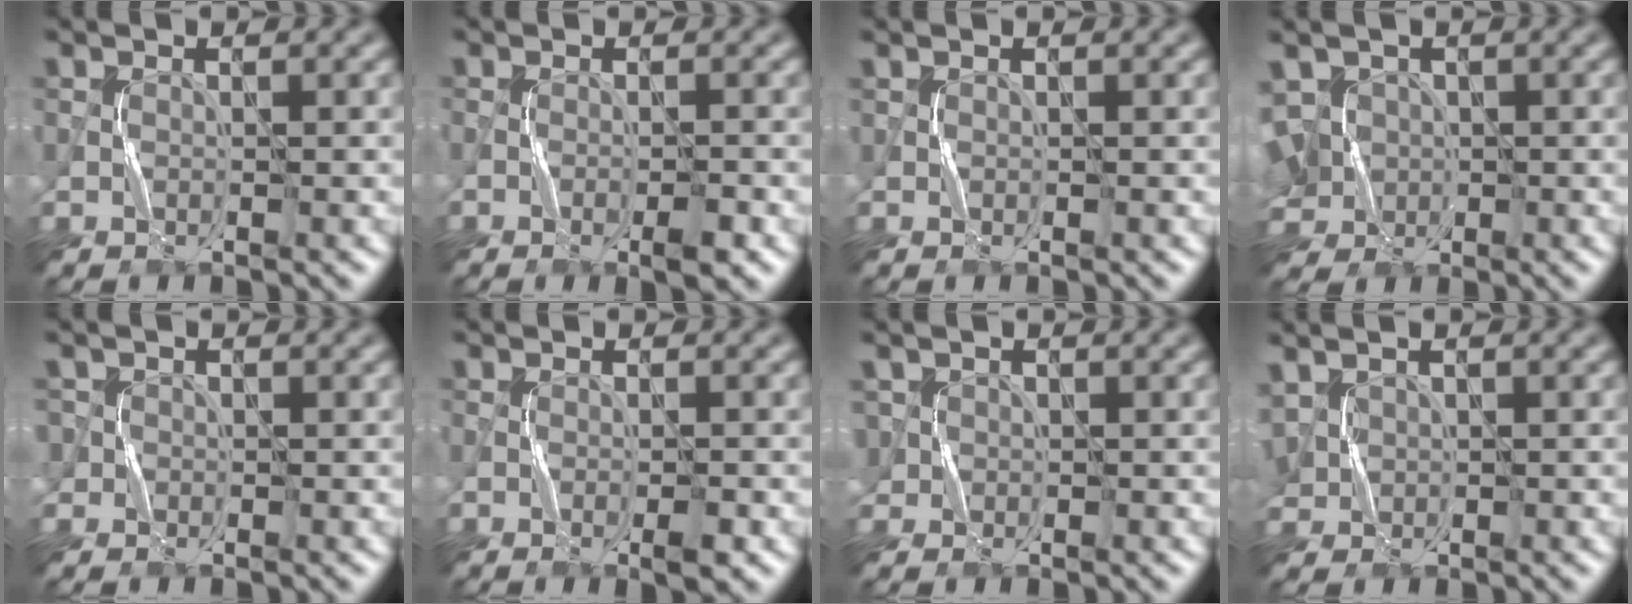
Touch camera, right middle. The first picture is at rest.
{"total": 2.1, "force": [-1.1, 0.5, 1.8], "torque": [-0.031, 0.001, -0.018]}
{"total": 0.0}
{"total": 8.1, "force": [0.2, 6.7, 4.5], "torque": [-0.115, 0.007, -0.011]}
{"total": 1.7, "force": [0.1, 1.6, 0.3], "torque": [0.002, 0.005, -0.007]}
{"total": 1.9, "force": [-0.8, 0.4, 1.6], "torque": [-0.028, -0.001, -0.013]}
{"total": 1.7, "force": [0.2, 1.6, 0.2], "torque": [-0.002, 0.000, 0.003]}
{"total": 2.4, "force": [0.7, 1.9, 1.2], "torque": [-0.038, 0.003, 0.016]}